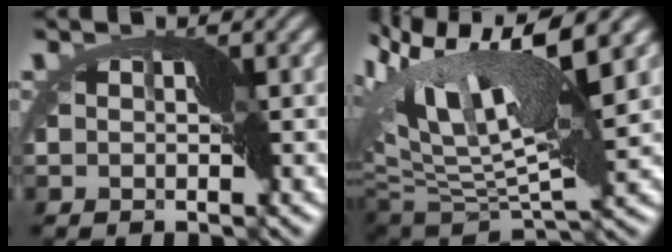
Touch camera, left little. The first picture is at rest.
{"total": 13.4, "force": [6.8, 3.5, 11.0], "torque": [-0.232, 0.015, 0.121]}